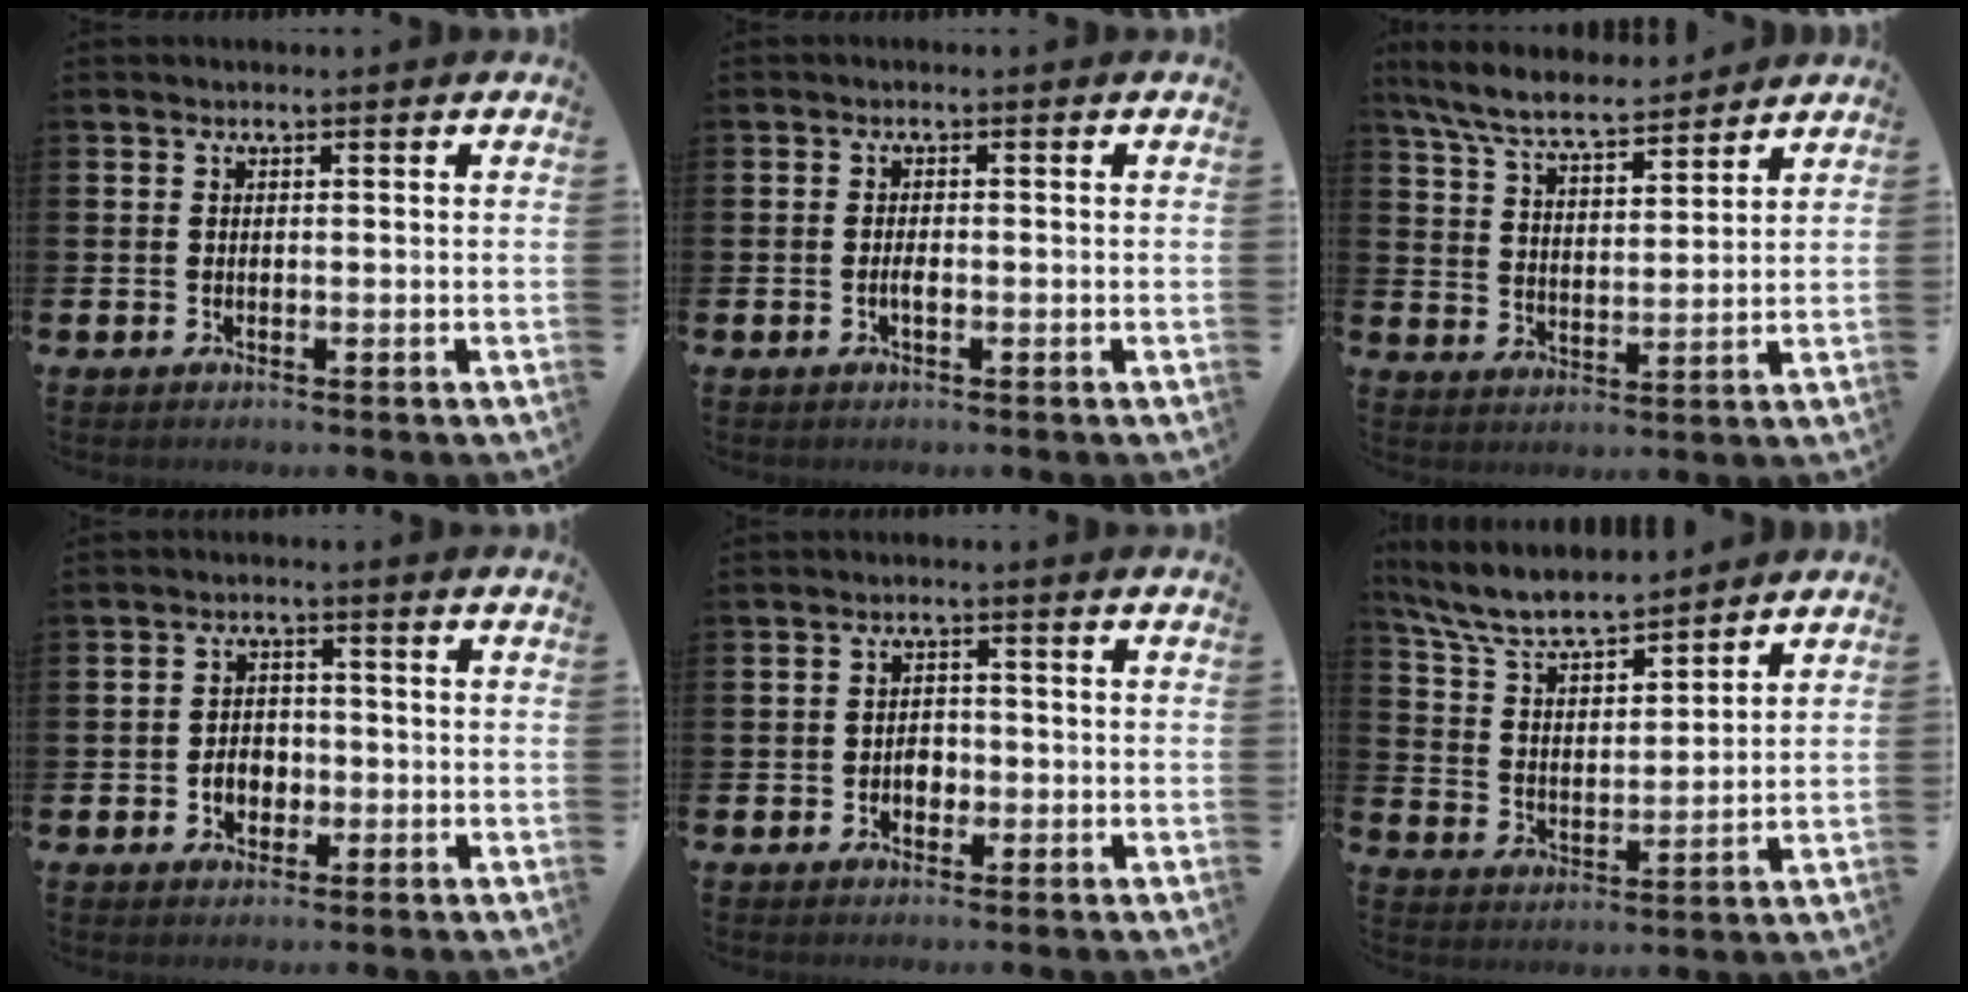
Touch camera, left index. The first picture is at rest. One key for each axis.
{"total": 1.2, "fx": -0.4, "fy": 0.4, "fz": 1.1, "tx": -0.020, "ty": -0.001, "tz": -0.008}
{"total": 7.5, "fx": 7.0, "fy": 1.1, "fz": 2.7, "tx": -0.083, "ty": -0.034, "tz": 0.124}
{"total": 3.1, "fx": -1.0, "fy": 2.5, "fz": 1.7, "tx": -0.019, "ty": -0.003, "tz": -0.025}
{"total": 2.0, "fx": -0.7, "fy": 1.7, "fz": 0.9, "tx": -0.011, "ty": 0.001, "tz": -0.018}
{"total": 7.7, "fx": 7.1, "fy": 1.6, "fz": 2.5, "tx": -0.084, "ty": -0.040, "tz": 0.125}